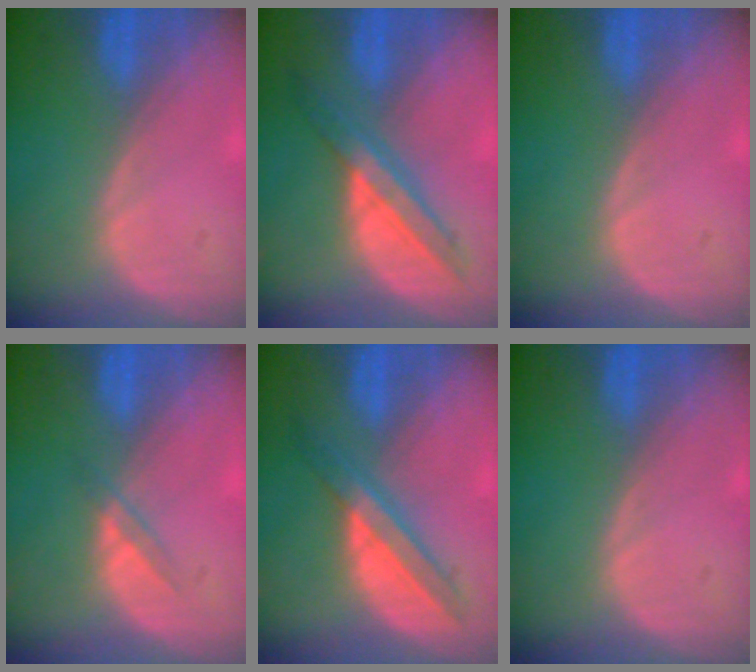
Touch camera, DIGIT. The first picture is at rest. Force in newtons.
{"total": 6.1, "press": 6.0, "slide": 0.9}
{"total": 0.0}
{"total": 1.9, "press": 1.7, "slide": 1.0}
{"total": 5.7, "press": 5.6, "slide": 1.4}
{"total": 0.0}